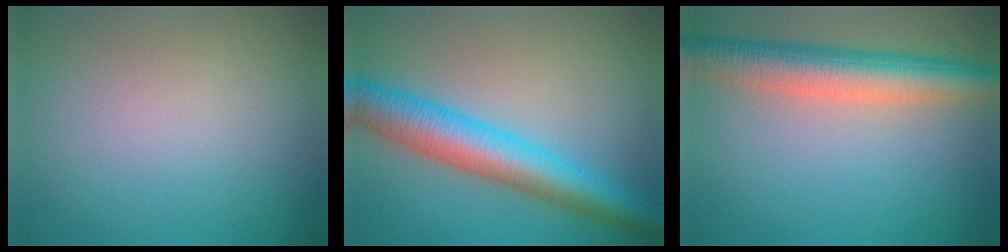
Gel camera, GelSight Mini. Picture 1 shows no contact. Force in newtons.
{"total": 7.4, "press": 7.4, "slide": 0.1}
{"total": 6.9, "press": 6.9, "slide": 0.4}